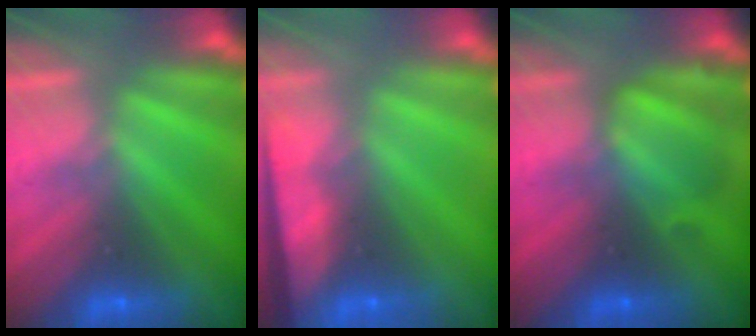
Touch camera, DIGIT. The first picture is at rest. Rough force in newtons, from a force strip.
{"total": 7.7}
{"total": 2.5}